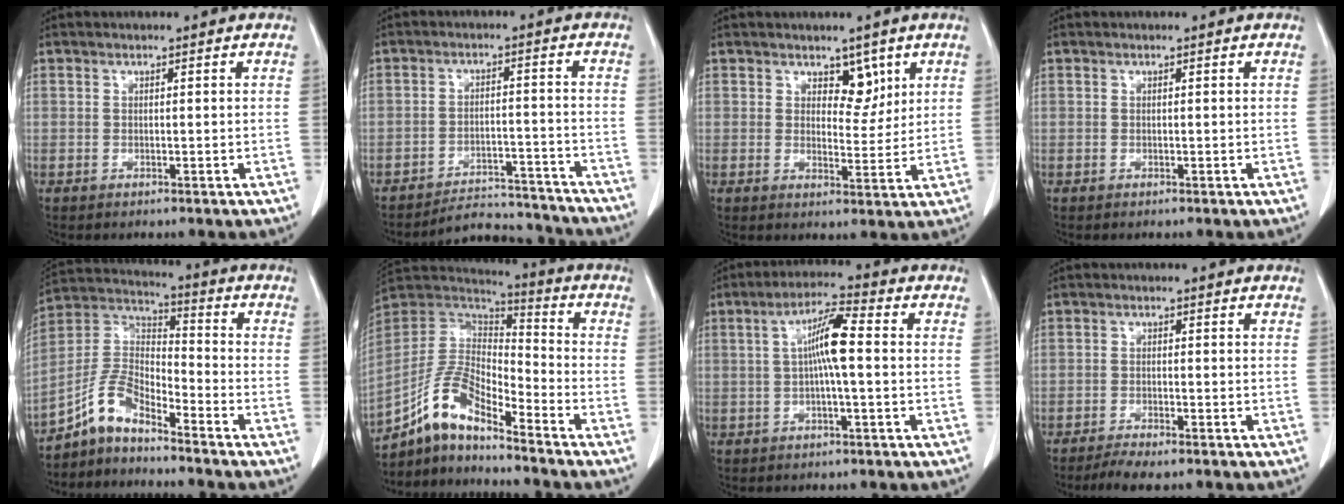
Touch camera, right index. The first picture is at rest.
{"total": 10.5, "force": [-10.3, 1.7, 0.2], "torque": [0.009, 0.022, -0.141]}
{"total": 4.1, "force": [2.5, 2.3, 2.4], "torque": [-0.024, -0.005, 0.038]}
{"total": 0.0}
{"total": 8.3, "force": [-6.7, 2.7, 4.1], "torque": [-0.094, 0.025, -0.135]}
{"total": 11.6, "force": [-9.1, 2.9, 6.7], "torque": [-0.145, 0.025, -0.174]}
{"total": 6.9, "force": [0.3, 0.6, 6.9], "torque": [-0.130, 0.015, 0.001]}
{"total": 4.0, "force": [-3.3, 0.4, 2.2], "torque": [-0.037, -0.007, -0.053]}